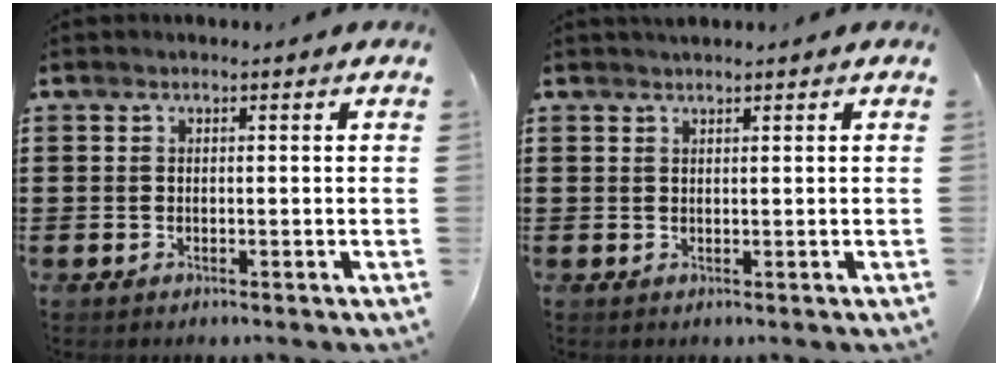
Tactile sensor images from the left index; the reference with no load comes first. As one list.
[{"total": 0.9, "force": [0.9, 0.1, 0.2], "torque": [-0.005, 0.000, 0.017]}]